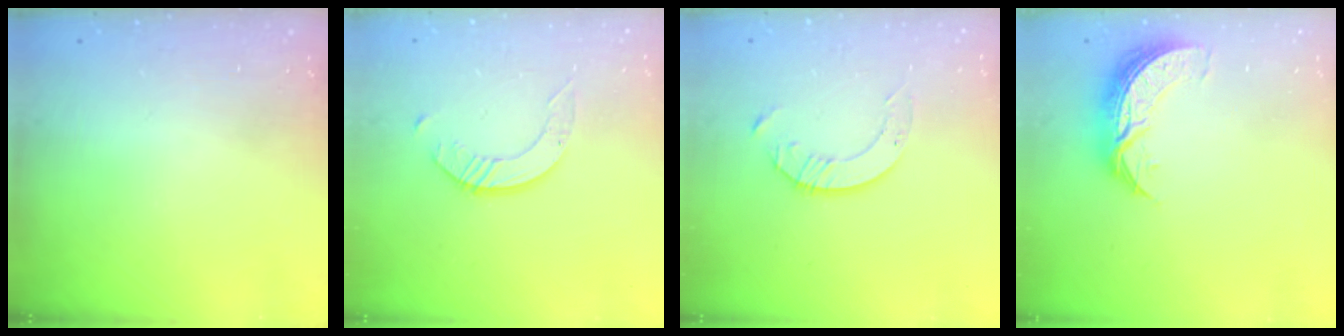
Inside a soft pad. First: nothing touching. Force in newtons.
{"total": 2.9, "press": 2.9, "slide": 0.2}
{"total": 3.1, "press": 3.1, "slide": 0.4}
{"total": 8.8, "press": 8.8, "slide": 0.4}